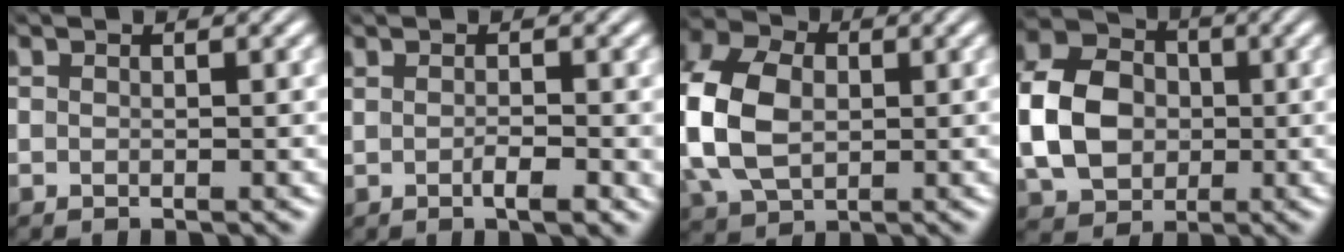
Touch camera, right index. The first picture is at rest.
{"total": 2.0, "force": [0.0, 0.5, 1.9], "torque": [-0.026, 0.010, -0.008]}
{"total": 8.6, "force": [0.2, 6.7, 5.3], "torque": [-0.140, -0.016, 0.013]}
{"total": 9.2, "force": [-0.2, 7.6, 5.1], "torque": [-0.104, -0.016, 0.001]}